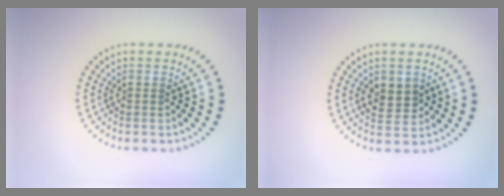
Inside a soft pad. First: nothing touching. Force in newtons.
{"total": 2.4, "press": 2.4, "slide": 0.3}